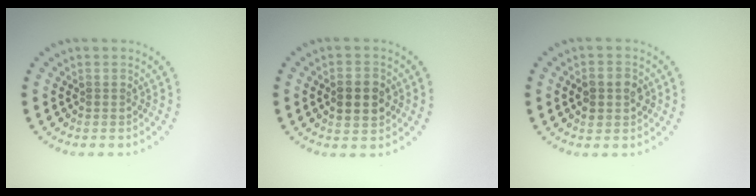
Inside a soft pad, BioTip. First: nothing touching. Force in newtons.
{"total": 3.7, "press": 3.7, "slide": 0.2}
{"total": 2.8, "press": 2.8, "slide": 0.0}